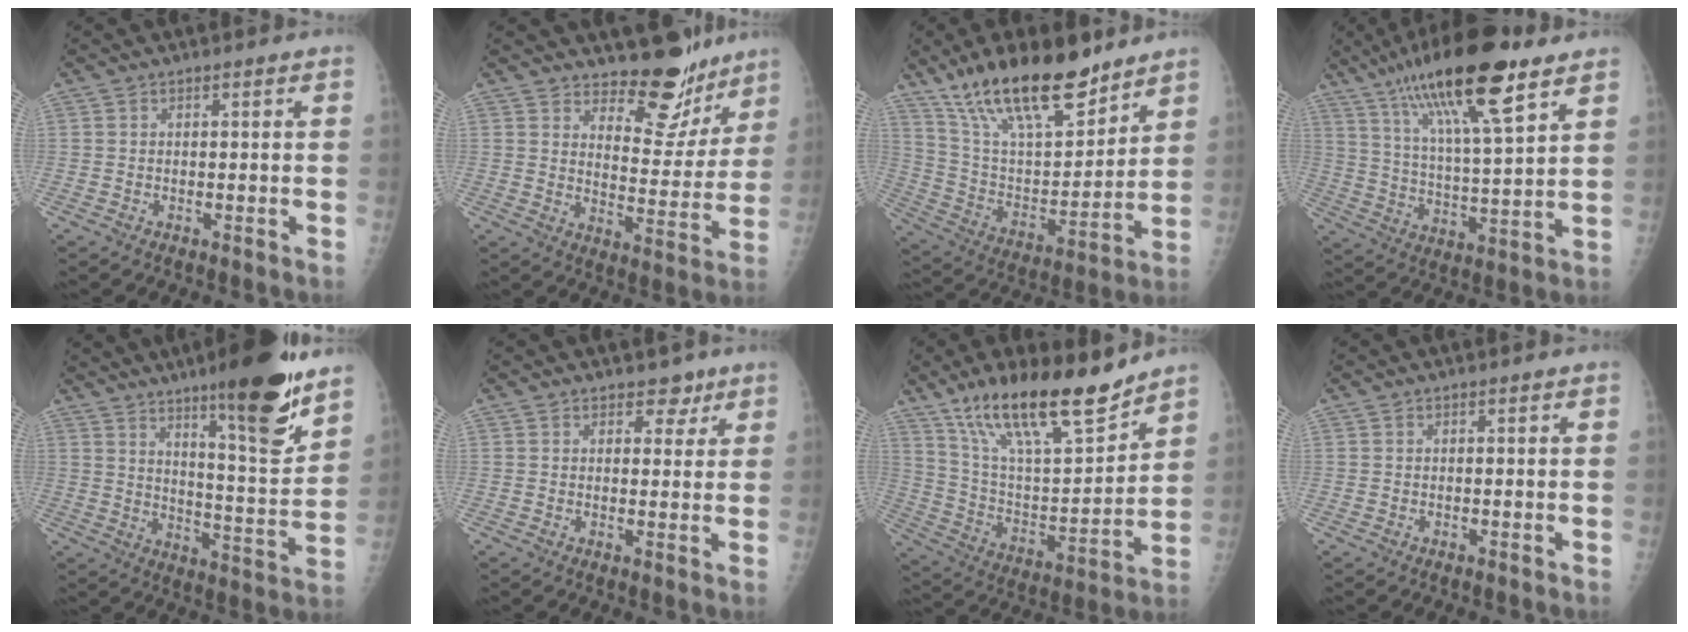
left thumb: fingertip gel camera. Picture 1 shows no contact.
{"total": 12.1, "force": [10.2, 5.4, 3.6], "torque": [-0.004, -0.091, 0.144]}
{"total": 22.9, "force": [16.3, 8.1, 14.0], "torque": [-0.205, -0.066, 0.291]}
{"total": 20.7, "force": [12.6, 4.6, 15.7], "torque": [-0.267, -0.035, 0.221]}
{"total": 18.0, "force": [12.1, 2.9, 13.0], "torque": [-0.161, -0.084, 0.187]}
{"total": 3.4, "force": [2.3, 2.2, 1.1], "torque": [0.011, -0.011, 0.030]}
{"total": 21.0, "force": [15.2, 3.5, 14.0], "torque": [-0.229, -0.067, 0.279]}
{"total": 0.0}